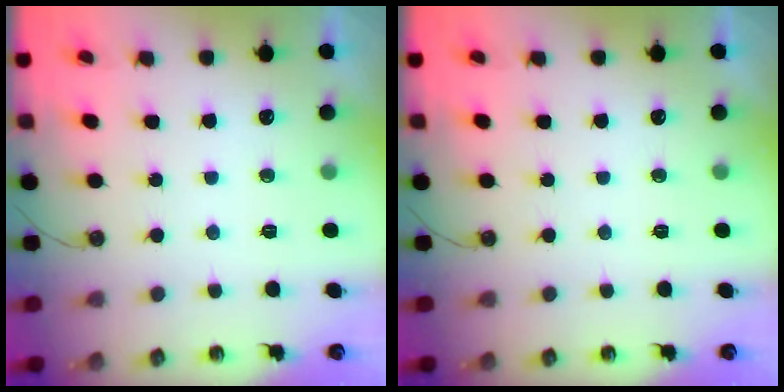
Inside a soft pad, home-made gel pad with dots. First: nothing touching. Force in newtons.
{"total": 0.0}